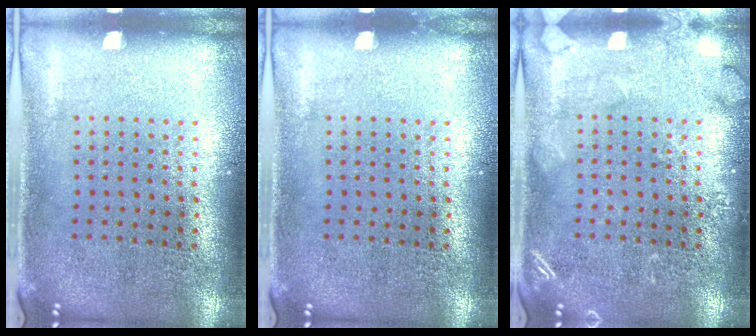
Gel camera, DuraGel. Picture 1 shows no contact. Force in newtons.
{"total": 0.0}
{"total": 2.0, "press": 2.0, "slide": 0.4}